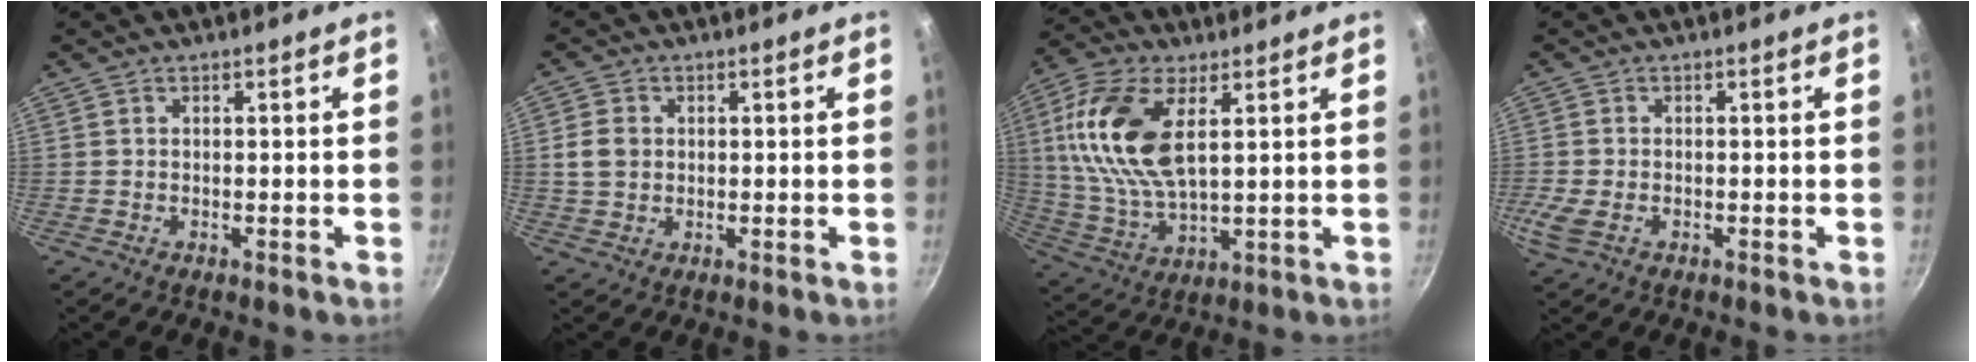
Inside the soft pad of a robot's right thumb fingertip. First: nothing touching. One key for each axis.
{"total": 4.3, "fx": 0.5, "fy": 3.6, "fz": 2.4, "tx": -0.035, "ty": 0.003, "tz": 0.008}
{"total": 17.0, "fx": 4.8, "fy": 8.5, "fz": 13.9, "tx": -0.273, "ty": -0.009, "tz": 0.095}
{"total": 4.3, "fx": -1.3, "fy": 2.6, "fz": 3.1, "tx": -0.072, "ty": -0.005, "tz": -0.027}